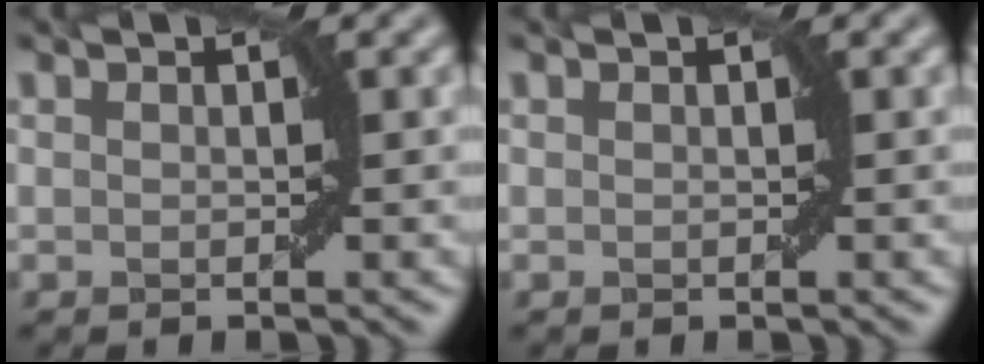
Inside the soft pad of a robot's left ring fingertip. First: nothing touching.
{"total": 0.0}